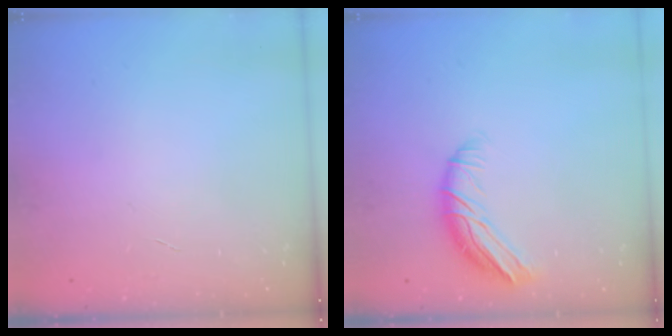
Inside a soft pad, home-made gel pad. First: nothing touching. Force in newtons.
{"total": 9.0, "press": 8.9, "slide": 1.2}